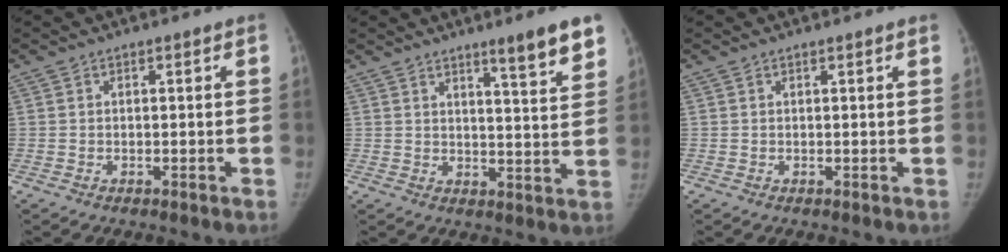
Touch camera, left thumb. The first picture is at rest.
{"total": 8.6, "force": [5.9, 0.7, 6.2], "torque": [-0.071, -0.037, 0.080]}
{"total": 0.7, "force": [0.5, -0.1, 0.4], "torque": [-0.008, 0.003, 0.009]}